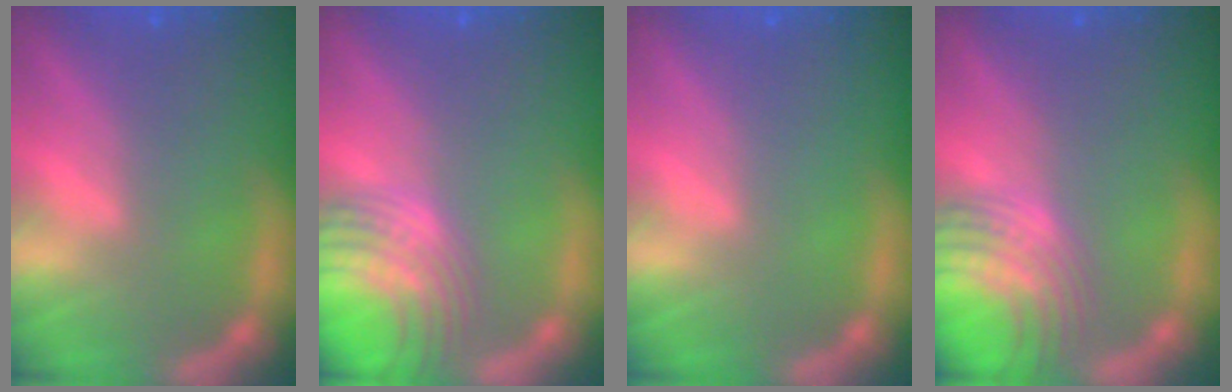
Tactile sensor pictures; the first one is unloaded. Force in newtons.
{"total": 9.5}
{"total": 0.0}
{"total": 9.1}